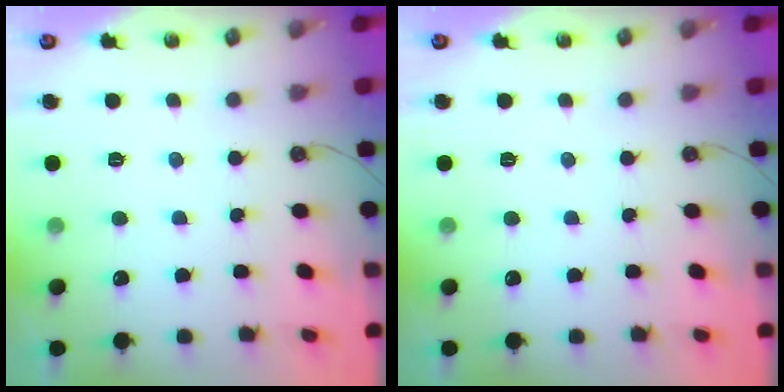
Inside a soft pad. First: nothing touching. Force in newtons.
{"total": 0.0}